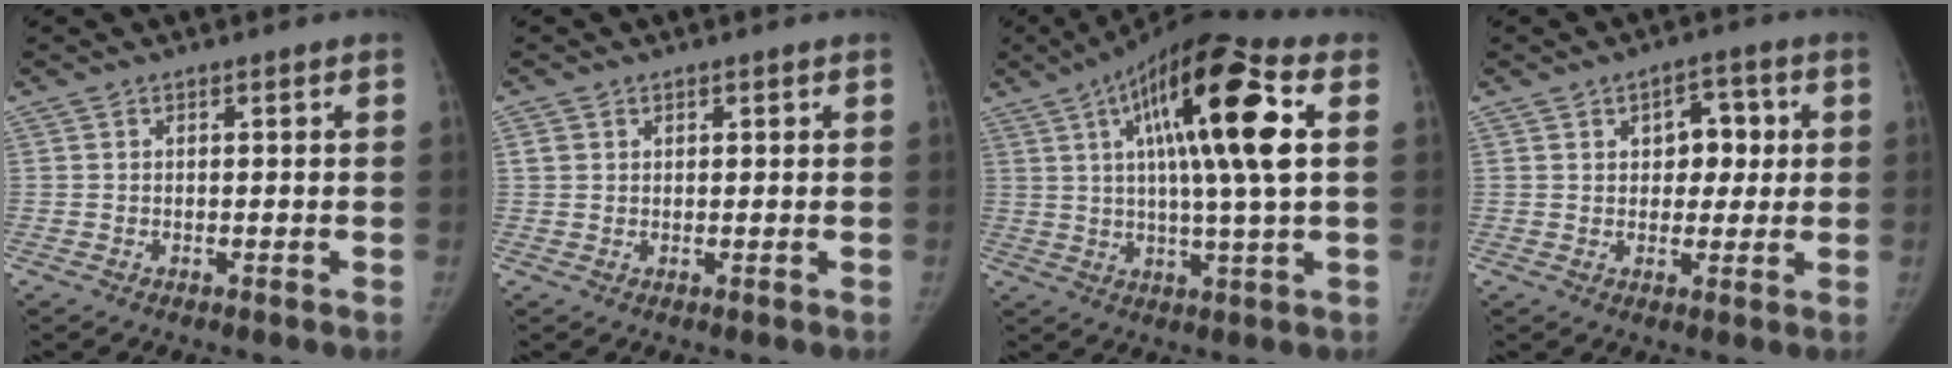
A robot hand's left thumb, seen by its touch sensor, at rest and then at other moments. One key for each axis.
{"total": 1.4, "fx": 0.7, "fy": 1.2, "fz": 0.2, "tx": 0.008, "ty": -0.003, "tz": 0.008}
{"total": 17.9, "fx": 4.6, "fy": 3.5, "fz": 16.9, "tx": -0.291, "ty": 0.011, "tz": 0.063}
{"total": 6.5, "fx": 1.5, "fy": 4.5, "fz": 4.5, "tx": -0.021, "ty": 0.000, "tz": 0.016}